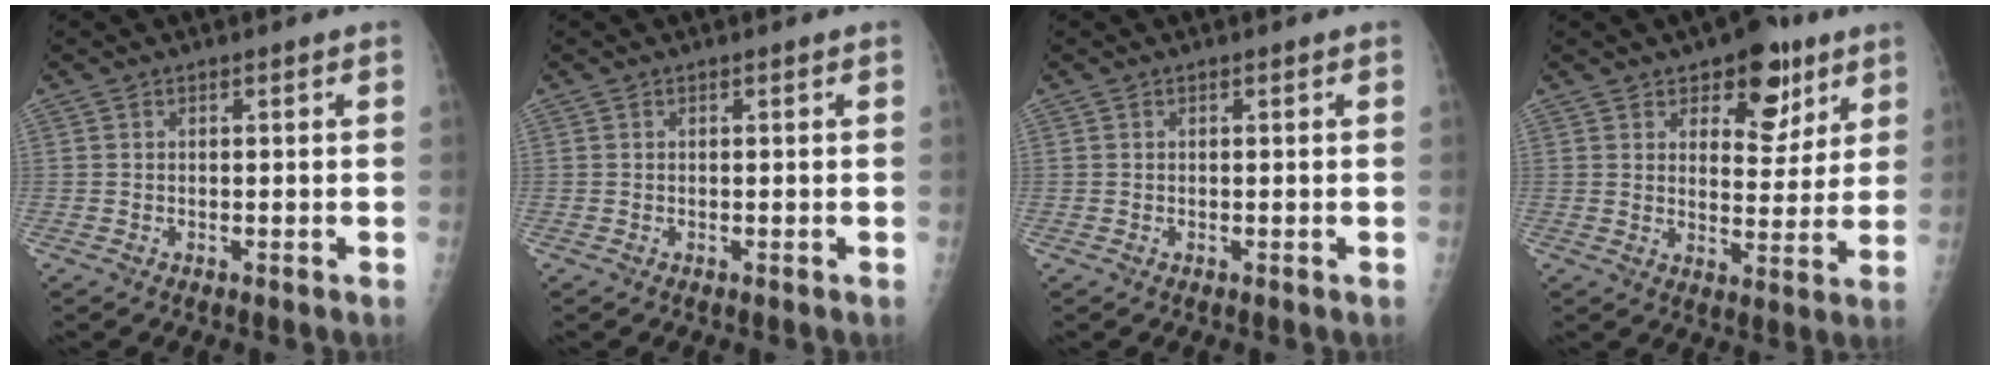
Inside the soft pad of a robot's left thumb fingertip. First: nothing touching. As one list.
[{"total": 0.0}, {"total": 0.0}, {"total": 11.1, "force": [6.3, 6.2, 6.6], "torque": [-0.048, -0.030, 0.090]}]